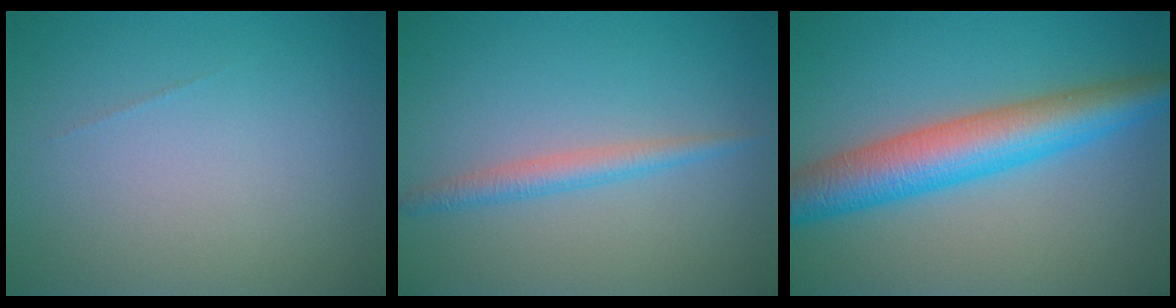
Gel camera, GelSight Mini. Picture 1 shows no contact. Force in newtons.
{"total": 2.0, "press": 2.0, "slide": 0.1}
{"total": 7.5, "press": 7.5, "slide": 0.1}